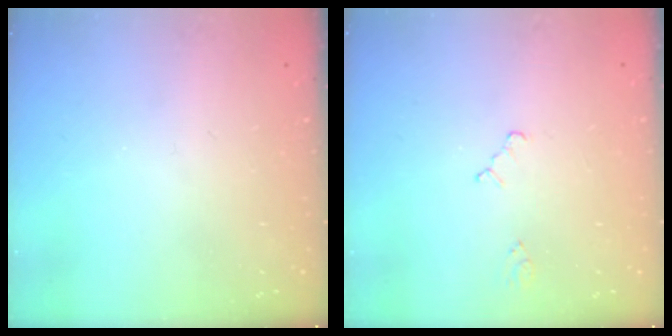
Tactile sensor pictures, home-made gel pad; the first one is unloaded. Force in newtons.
{"total": 1.5, "press": 1.5, "slide": 0.3}